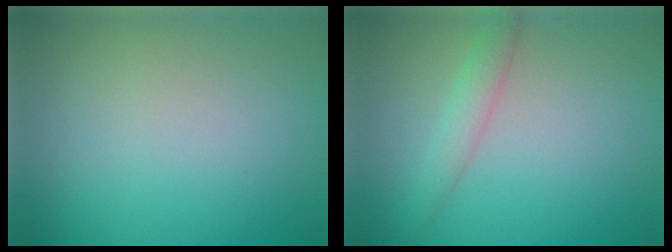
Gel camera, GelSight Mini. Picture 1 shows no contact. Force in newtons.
{"total": 1.9, "press": 1.9, "slide": 0.1}